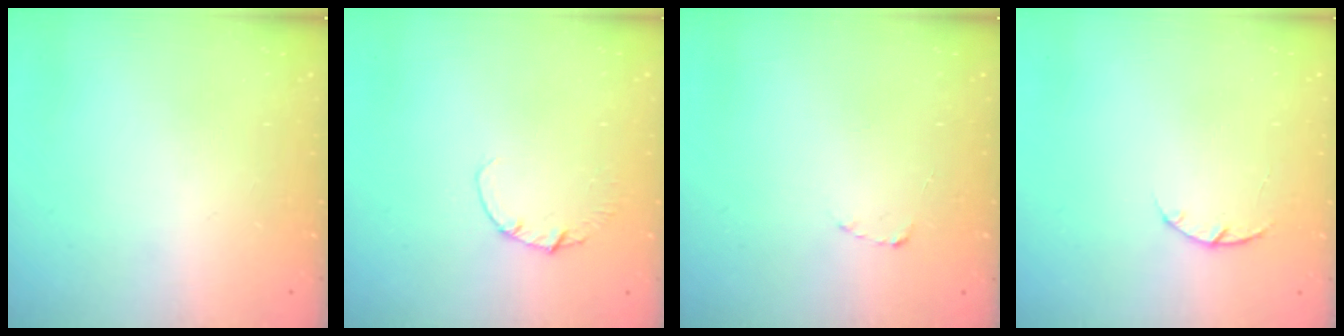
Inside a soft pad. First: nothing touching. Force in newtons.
{"total": 1.1, "press": 1.1, "slide": 0.1}
{"total": 1.8, "press": 1.7, "slide": 0.3}
{"total": 3.2, "press": 3.2, "slide": 0.5}